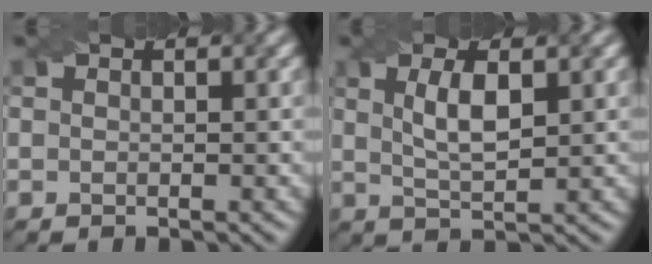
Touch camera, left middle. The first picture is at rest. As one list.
[{"total": 3.3, "force": [0.7, 1.1, 3.0], "torque": [-0.064, 0.002, 0.018]}]